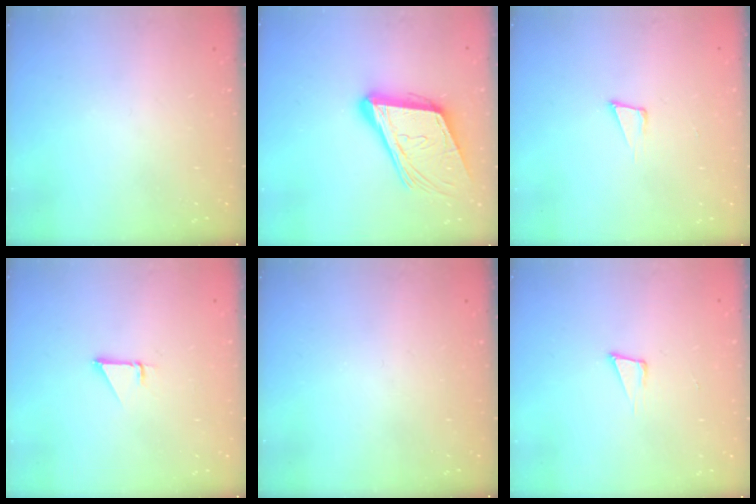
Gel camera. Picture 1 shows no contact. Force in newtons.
{"total": 18.8, "press": 18.4, "slide": 4.2}
{"total": 4.1, "press": 2.6, "slide": 3.2}
{"total": 0.9, "press": 0.9, "slide": 0.1}
{"total": 0.0}
{"total": 5.1, "press": 3.8, "slide": 3.3}